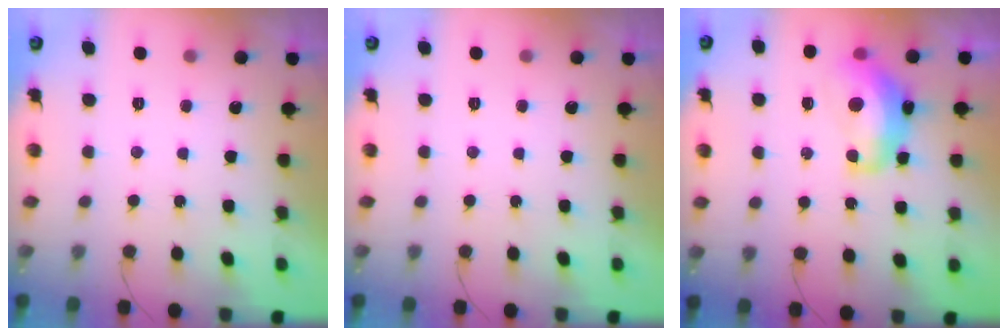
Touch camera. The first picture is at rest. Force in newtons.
{"total": 0.0}
{"total": 13.4, "press": 13.3, "slide": 1.4}